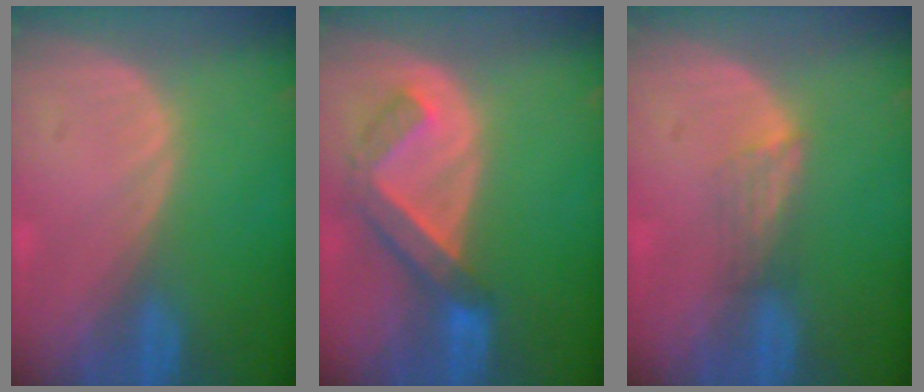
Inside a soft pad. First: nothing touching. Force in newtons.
{"total": 5.6, "press": 5.6, "slide": 0.3}
{"total": 2.4, "press": 1.9, "slide": 1.5}